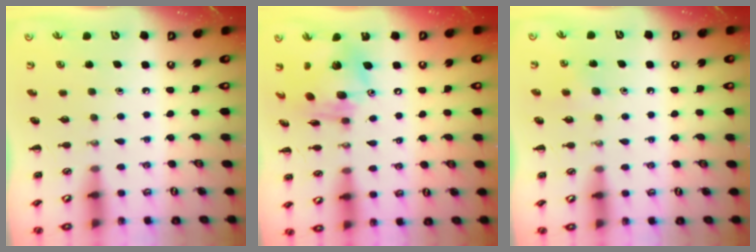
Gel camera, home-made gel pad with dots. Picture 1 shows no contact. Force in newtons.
{"total": 14.7, "press": 14.3, "slide": 3.6}
{"total": 6.3, "press": 6.1, "slide": 1.6}